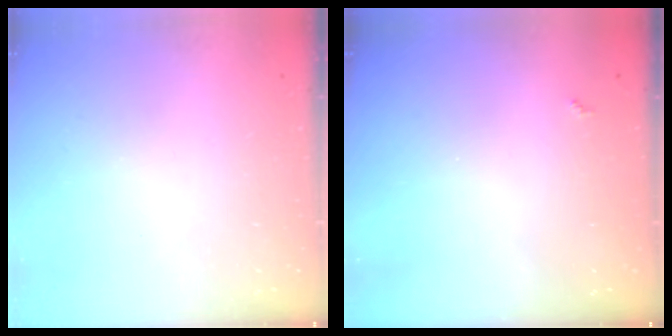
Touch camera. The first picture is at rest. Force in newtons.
{"total": 2.1, "press": 2.1, "slide": 0.4}